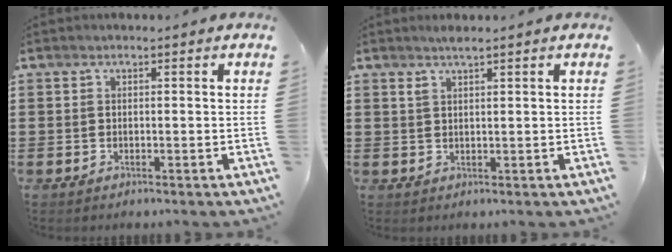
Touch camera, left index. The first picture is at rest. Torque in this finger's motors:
{"motor_torque": [0.26, -0.30, 0.14, 0.01]}